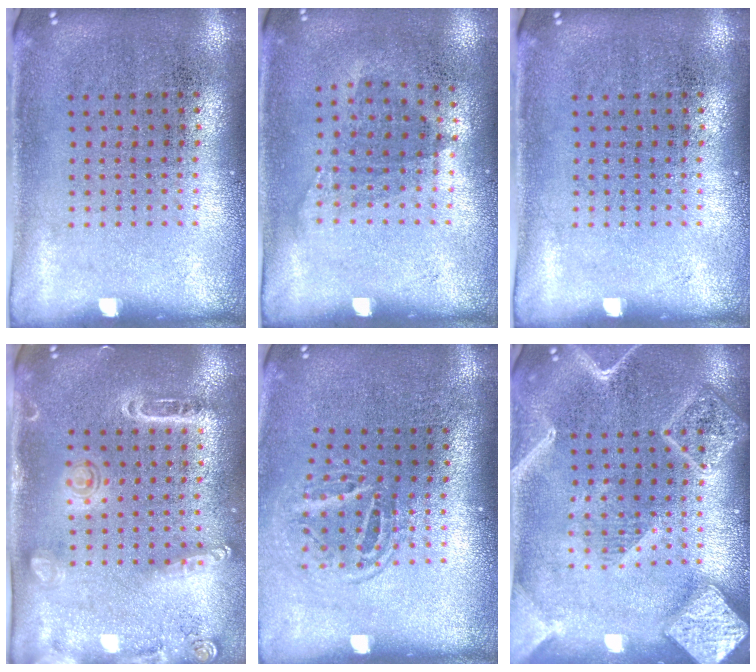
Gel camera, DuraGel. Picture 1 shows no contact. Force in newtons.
{"total": 1.1, "press": 0.8, "slide": 0.7}
{"total": 0.0}
{"total": 1.5, "press": 1.4, "slide": 0.4}
{"total": 1.7, "press": 1.1, "slide": 1.3}
{"total": 2.8, "press": 2.8, "slide": 0.3}